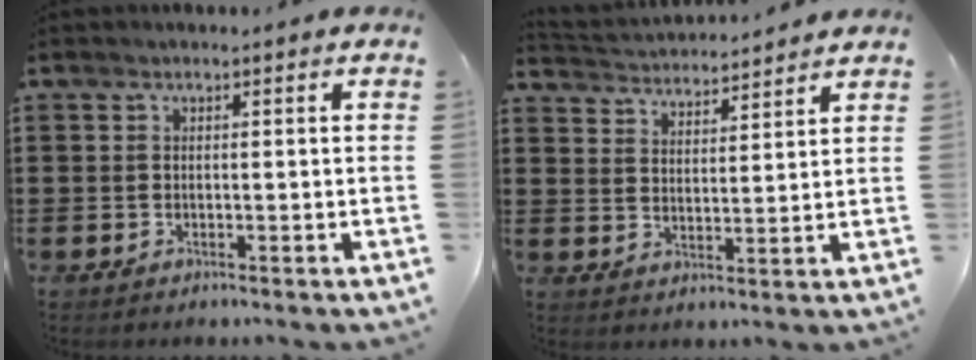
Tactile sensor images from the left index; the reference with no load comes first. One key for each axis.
{"total": 3.1, "fx": 3.1, "fy": -0.1, "fz": -0.4, "tx": -0.010, "ty": -0.023, "tz": 0.051}